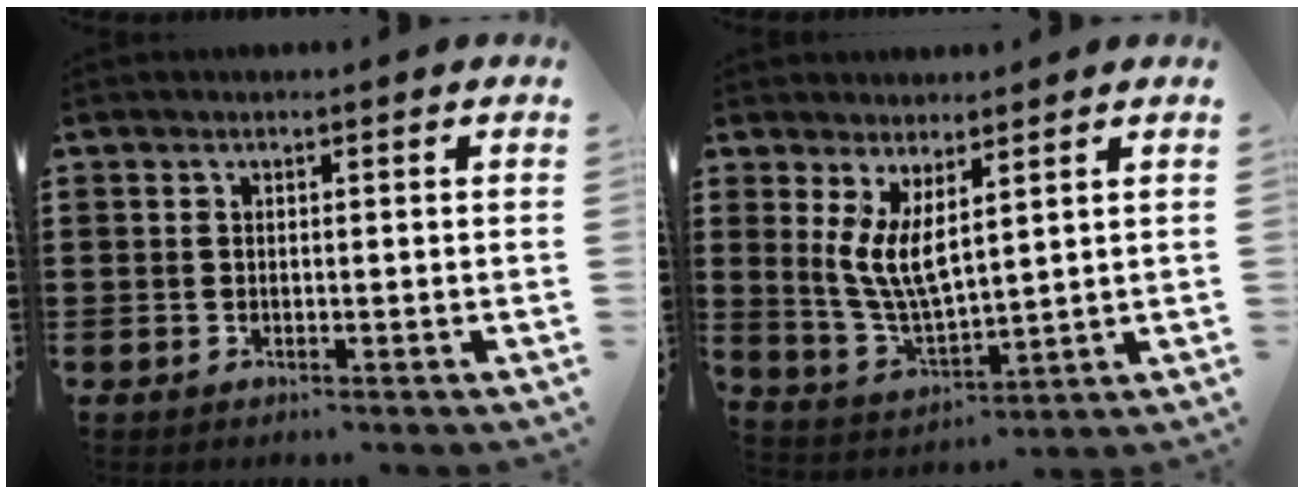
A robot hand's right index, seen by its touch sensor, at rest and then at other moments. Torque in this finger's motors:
{"motor_torque": [0.44, 0.41, 0.25, 0.16]}